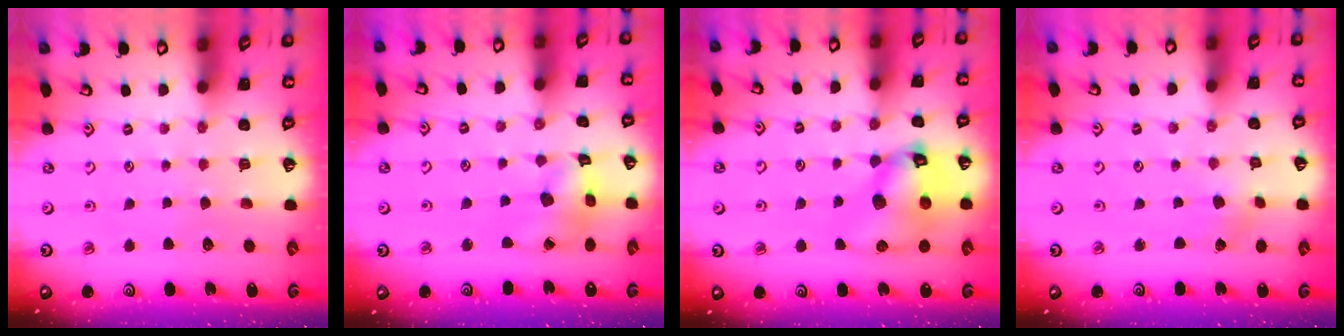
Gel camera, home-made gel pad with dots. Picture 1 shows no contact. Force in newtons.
{"total": 11.4, "press": 11.3, "slide": 1.4}
{"total": 14.8, "press": 14.7, "slide": 2.0}
{"total": 1.4, "press": 1.4, "slide": 0.2}